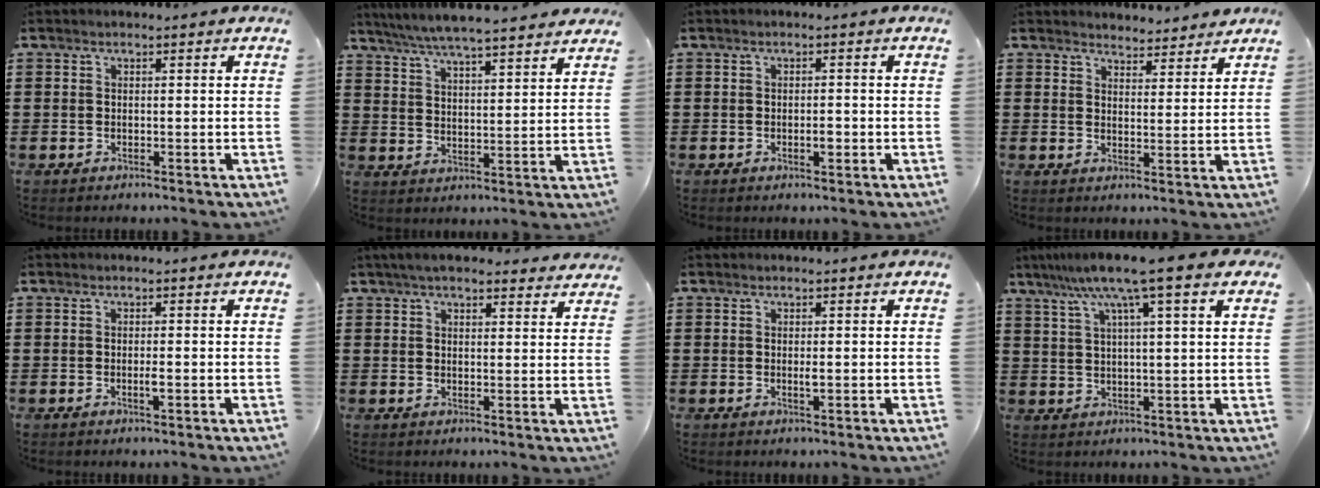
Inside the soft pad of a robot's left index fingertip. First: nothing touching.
{"total": 5.9, "force": [5.6, 0.0, 1.9], "torque": [-0.058, -0.027, 0.097]}
{"total": 1.5, "force": [-0.3, 0.5, 1.4], "torque": [-0.026, -0.001, -0.005]}
{"total": 3.7, "force": [3.6, 0.9, 0.0], "torque": [-0.012, -0.010, 0.069]}
{"total": 1.2, "force": [-0.2, 0.1, 1.1], "torque": [-0.021, -0.002, -0.003]}
{"total": 4.4, "force": [3.9, 0.8, 1.8], "torque": [-0.044, -0.002, 0.073]}
{"total": 1.0, "force": [0.1, 0.1, 1.0], "torque": [-0.019, -0.004, 0.003]}
{"total": 9.8, "force": [6.1, 0.6, 7.6], "torque": [-0.164, -0.007, 0.103]}